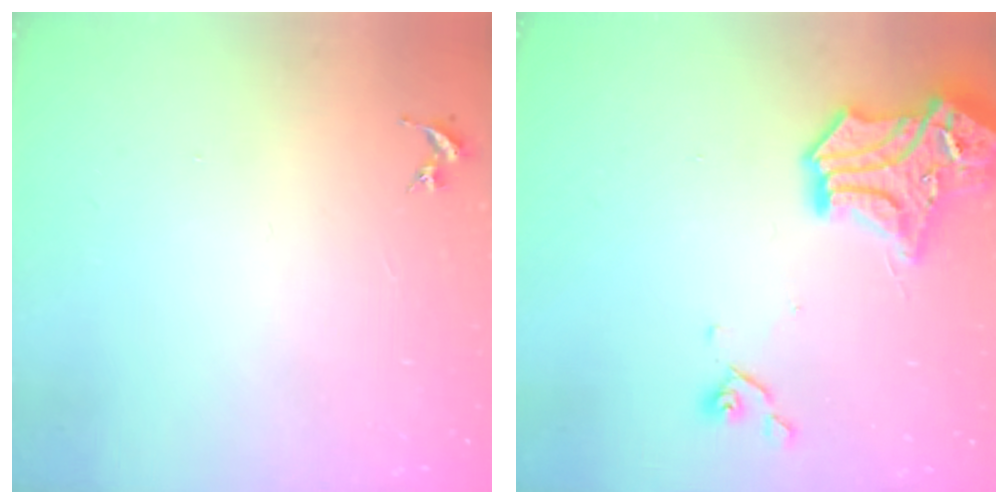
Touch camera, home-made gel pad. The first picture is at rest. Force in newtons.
{"total": 17.6, "press": 17.4, "slide": 2.2}